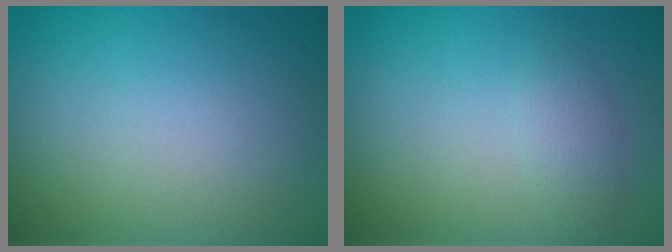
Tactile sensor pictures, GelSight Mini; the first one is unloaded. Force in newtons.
{"total": 1.5, "press": 1.5, "slide": 0.1}